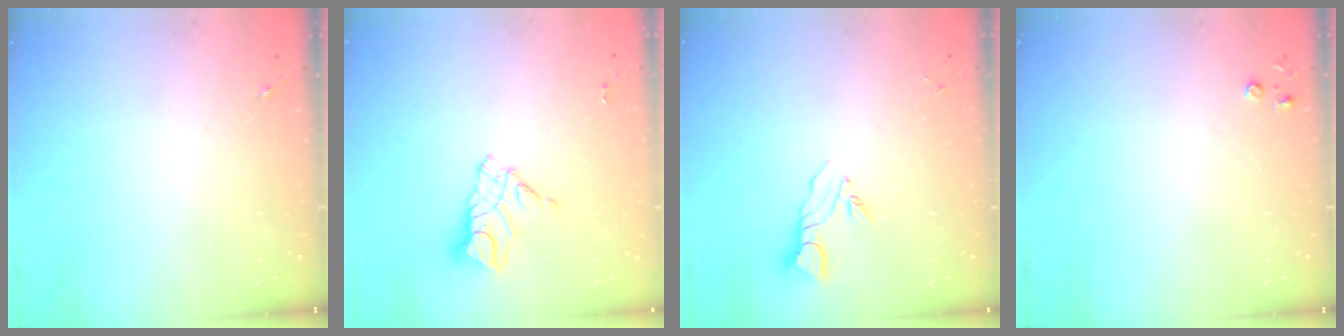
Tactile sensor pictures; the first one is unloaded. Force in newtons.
{"total": 10.8, "press": 10.7, "slide": 0.7}
{"total": 4.9, "press": 4.9, "slide": 0.1}
{"total": 2.8, "press": 2.8, "slide": 0.3}